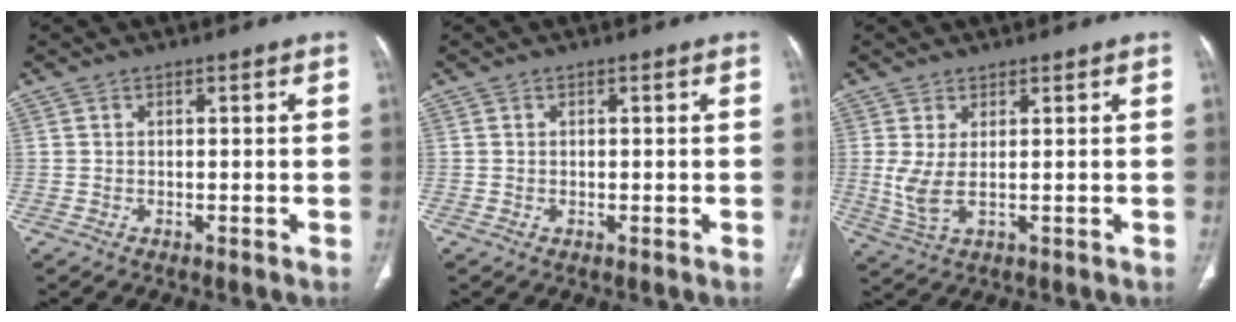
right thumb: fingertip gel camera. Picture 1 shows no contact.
{"total": 0.0}
{"total": 4.8, "force": [0.7, 1.4, 4.5], "torque": [-0.115, -0.008, 0.021]}